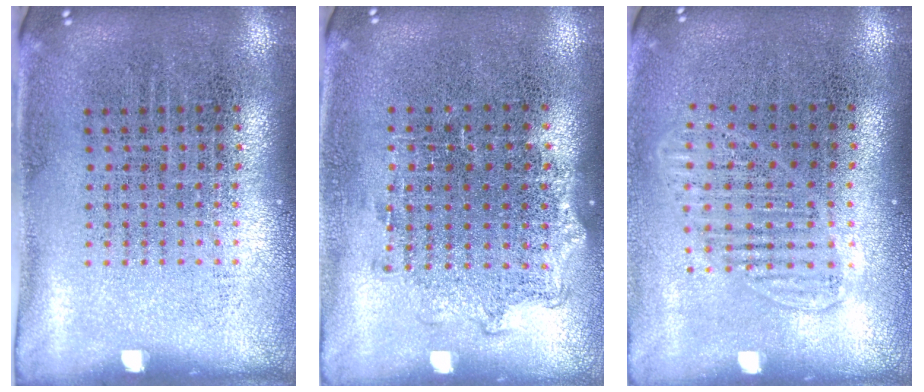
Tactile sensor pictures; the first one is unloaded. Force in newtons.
{"total": 1.1, "press": 1.0, "slide": 0.4}
{"total": 1.4, "press": 1.3, "slide": 0.6}